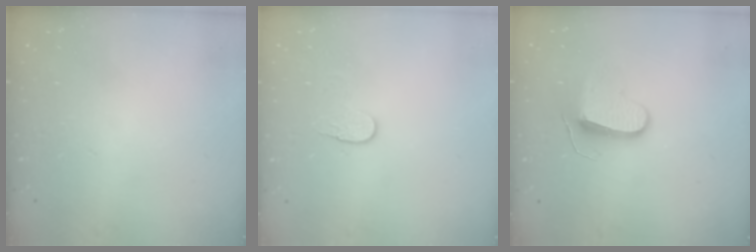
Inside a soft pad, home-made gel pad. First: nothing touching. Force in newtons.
{"total": 5.3, "press": 5.3, "slide": 0.5}
{"total": 8.9, "press": 8.9, "slide": 0.1}